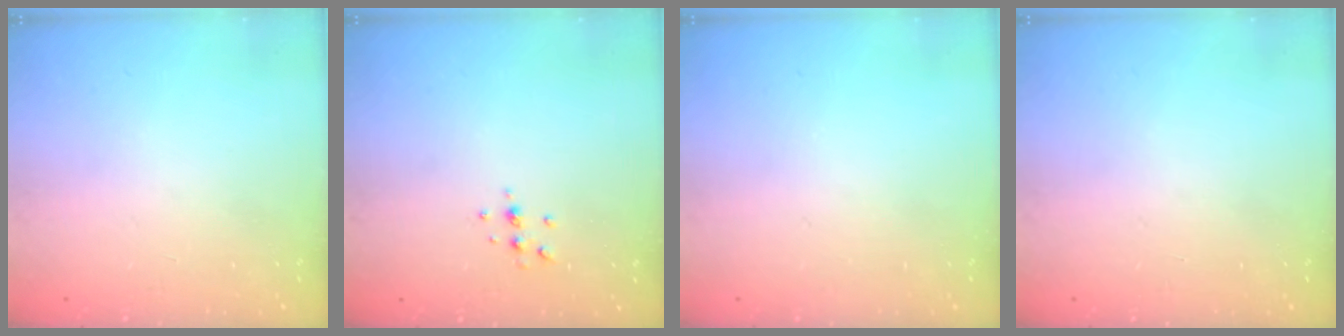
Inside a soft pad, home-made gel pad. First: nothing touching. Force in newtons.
{"total": 4.1, "press": 3.7, "slide": 1.7}
{"total": 0.0}
{"total": 0.0}